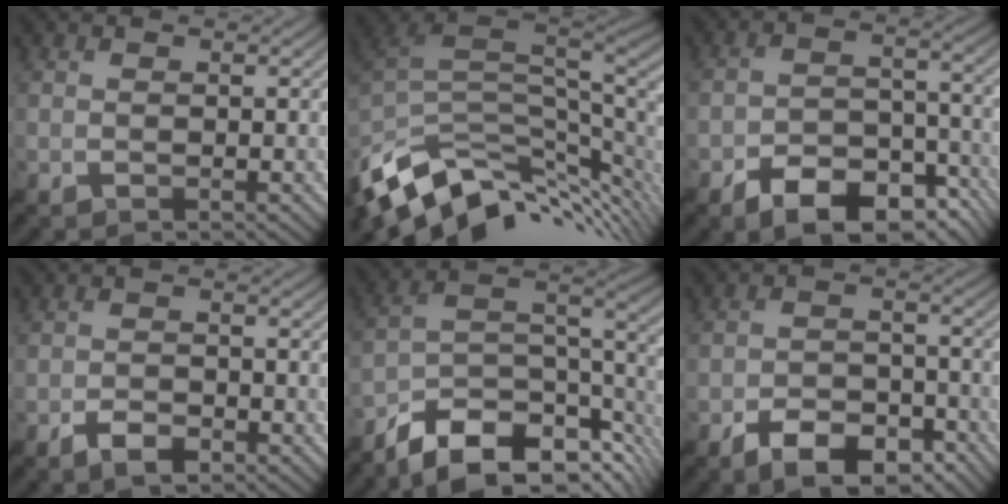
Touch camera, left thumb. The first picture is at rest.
{"total": 12.4, "force": [-3.2, 7.1, 9.6], "torque": [-0.204, -0.019, -0.046]}
{"total": 11.1, "force": [-7.3, 5.4, 6.4], "torque": [-0.103, 0.000, -0.119]}
{"total": 2.7, "force": [-1.4, 1.3, 2.0], "torque": [-0.040, 0.005, -0.027]}
{"total": 13.0, "force": [-8.7, 5.1, 8.2], "torque": [-0.167, 0.003, -0.142]}
{"total": 7.6, "force": [-4.8, 3.7, 4.7], "torque": [-0.078, 0.000, -0.086]}